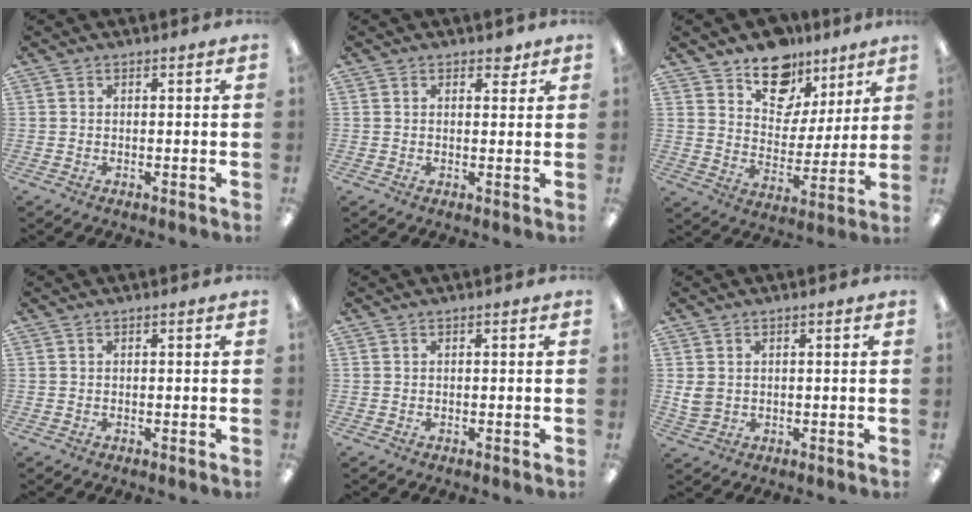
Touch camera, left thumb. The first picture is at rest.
{"total": 2.5, "force": [1.6, 1.5, 1.3], "torque": [-0.003, -0.005, 0.023]}
{"total": 13.8, "force": [10.0, 8.6, 4.0], "torque": [-0.056, -0.069, 0.185]}
{"total": 0.0}
{"total": 0.0}
{"total": 3.4, "force": [0.8, 2.7, 1.9], "torque": [-0.029, 0.002, 0.015]}